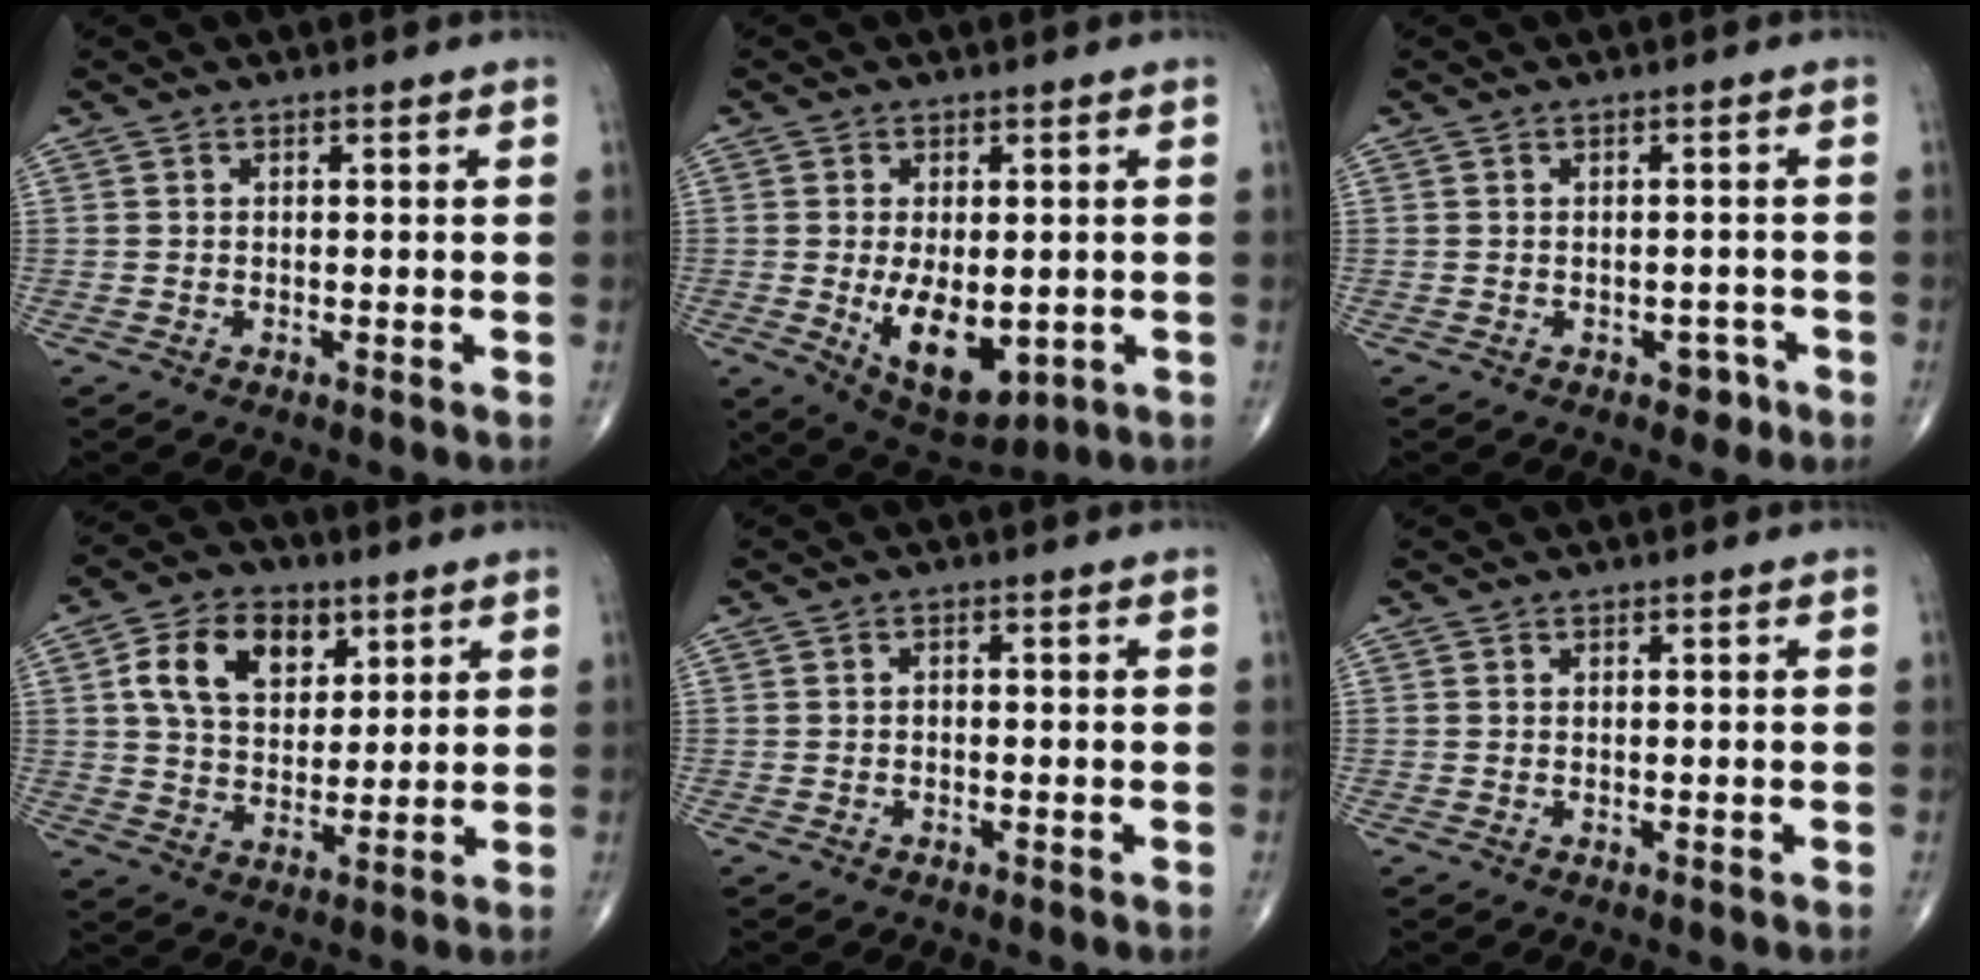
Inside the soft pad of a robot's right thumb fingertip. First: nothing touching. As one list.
[{"total": 11.2, "force": [-1.8, 6.0, 9.3], "torque": [-0.132, -0.016, -0.010]}, {"total": 2.4, "force": [-1.3, 1.6, 1.1], "torque": [0.000, 0.008, -0.015]}, {"total": 12.6, "force": [4.9, 8.6, 7.9], "torque": [-0.108, -0.010, 0.086]}, {"total": 0.6, "force": [-0.3, 0.4, 0.4], "torque": [-0.003, 0.004, -0.008]}, {"total": 0.0}]